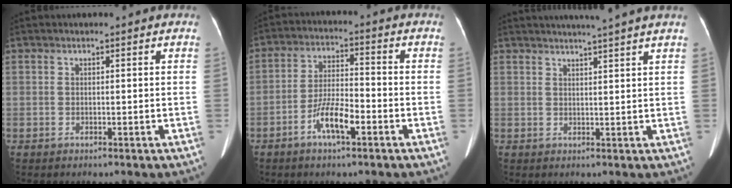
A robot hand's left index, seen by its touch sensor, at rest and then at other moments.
{"total": 7.0, "force": [-3.5, 1.7, 5.9], "torque": [-0.117, 0.003, -0.067]}
{"total": 6.9, "force": [6.0, -1.4, 3.2], "torque": [-0.041, 0.012, 0.070]}